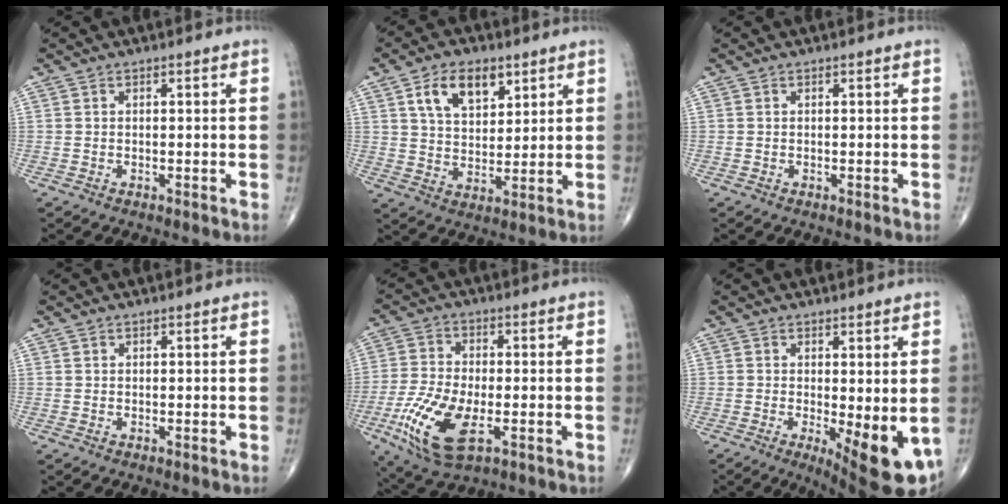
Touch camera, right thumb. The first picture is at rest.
{"total": 9.9, "force": [4.9, 5.8, 6.4], "torque": [-0.090, -0.020, 0.091]}
{"total": 0.0}
{"total": 0.0}
{"total": 13.4, "force": [-4.4, 6.2, 11.1], "torque": [-0.239, -0.004, -0.079]}
{"total": 11.1, "force": [-2.1, 3.6, 10.2], "torque": [-0.131, -0.024, -0.017]}